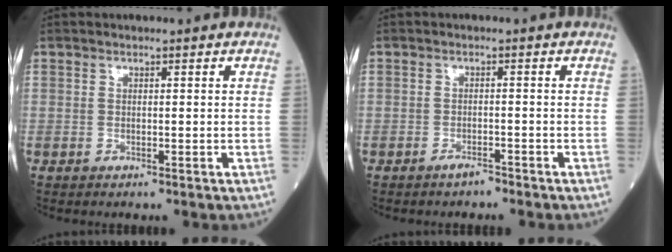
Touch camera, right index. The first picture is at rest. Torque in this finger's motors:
{"motor_torque": [0.29, -0.16, 0.10, 0.02]}